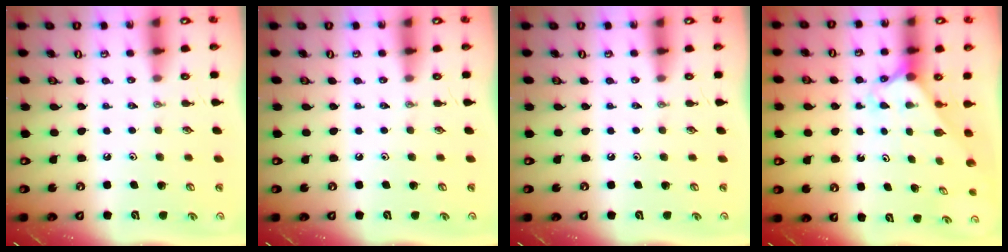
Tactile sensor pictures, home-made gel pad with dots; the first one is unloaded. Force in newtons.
{"total": 0.0}
{"total": 0.0}
{"total": 2.4, "press": 2.4, "slide": 0.2}